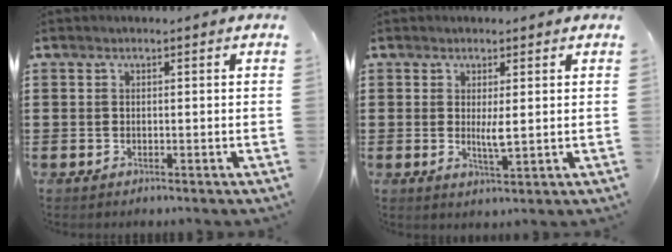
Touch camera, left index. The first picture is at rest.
{"total": 3.2, "force": [0.6, 0.5, 3.1], "torque": [-0.052, -0.007, 0.009]}